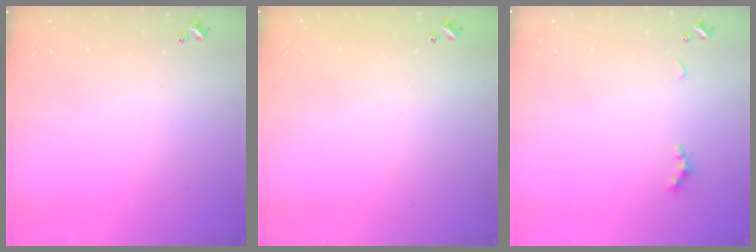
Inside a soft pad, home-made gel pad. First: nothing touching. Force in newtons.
{"total": 2.8, "press": 2.8, "slide": 0.1}
{"total": 2.9, "press": 2.8, "slide": 0.6}